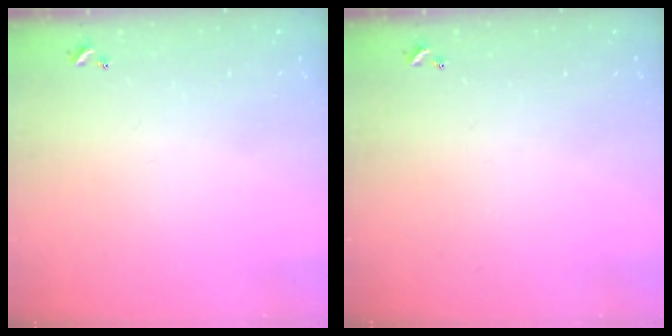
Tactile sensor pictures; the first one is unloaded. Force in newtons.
{"total": 0.0}